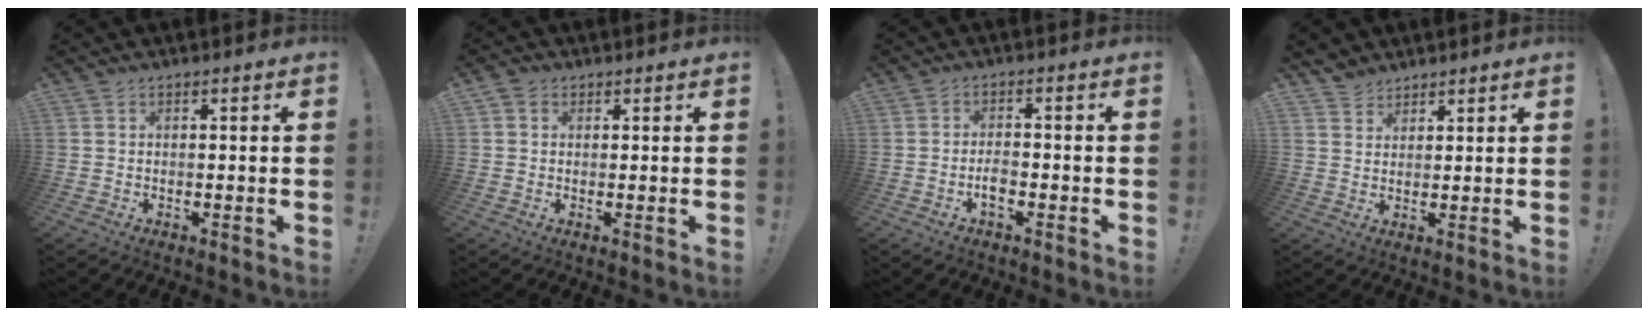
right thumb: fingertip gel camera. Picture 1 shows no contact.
{"total": 1.7, "force": [0.7, 1.5, 0.6], "torque": [-0.010, -0.001, 0.012]}
{"total": 3.6, "force": [-1.9, 2.2, 2.1], "torque": [-0.021, 0.001, -0.035]}
{"total": 4.0, "force": [3.3, 2.3, 0.2], "torque": [-0.007, -0.021, 0.063]}